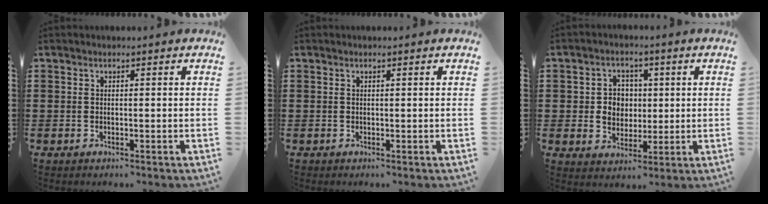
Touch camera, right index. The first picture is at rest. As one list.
[{"total": 0.0}, {"total": 5.1, "force": [0.6, 4.7, 1.9], "torque": [-0.050, 0.014, 0.006]}]